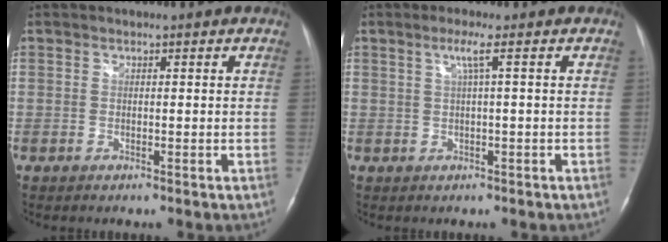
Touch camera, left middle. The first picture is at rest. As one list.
[{"total": 2.3, "force": [0.7, -0.6, 2.1], "torque": [-0.046, 0.003, 0.015]}]